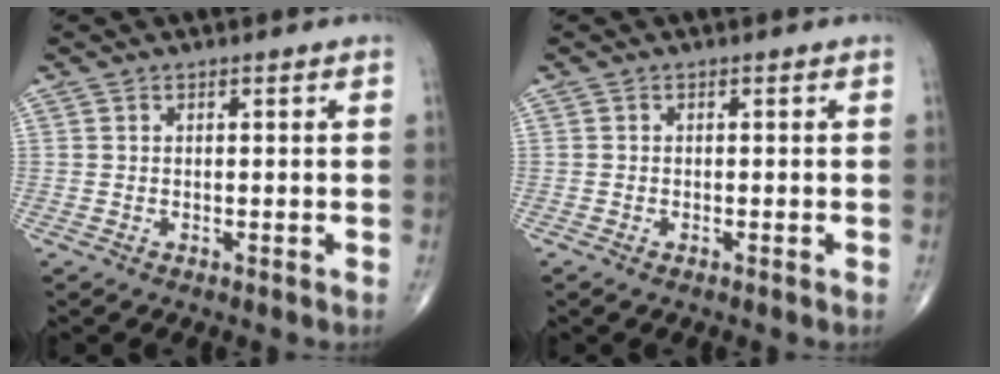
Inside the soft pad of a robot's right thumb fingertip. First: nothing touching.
{"total": 0.6, "force": [-0.4, 0.1, 0.5], "torque": [-0.014, -0.002, -0.011]}